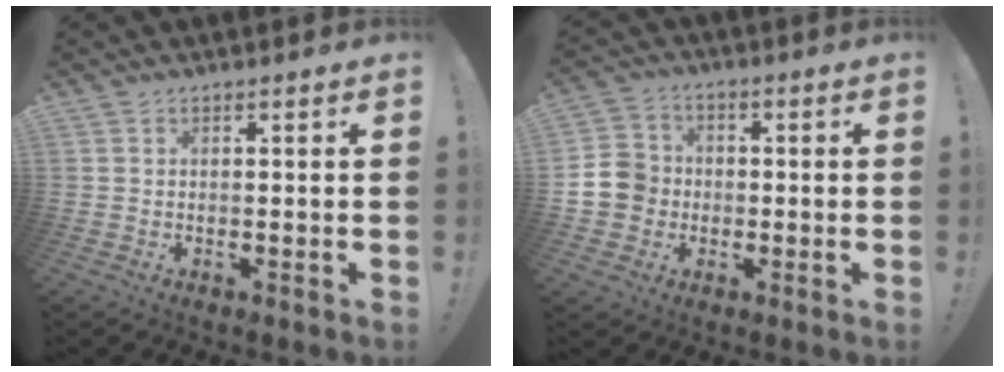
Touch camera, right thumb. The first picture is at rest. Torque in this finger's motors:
{"motor_torque": [0.01, 0.01, 0.01, 0.01, 0.04]}